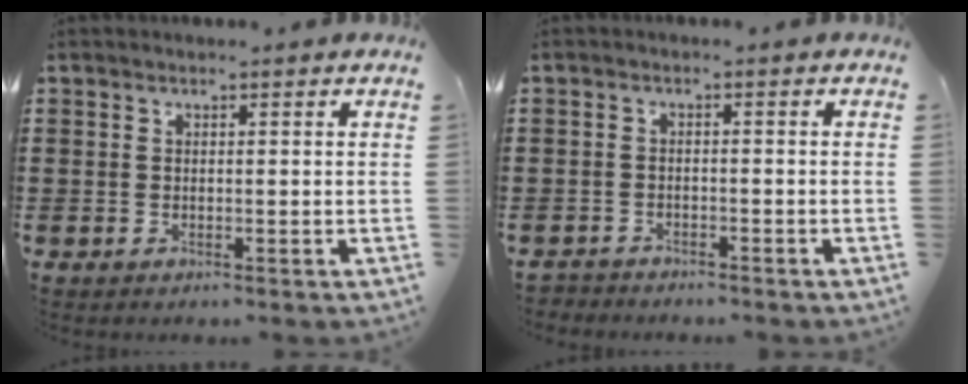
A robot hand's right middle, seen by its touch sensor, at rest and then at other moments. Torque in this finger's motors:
{"motor_torque": [0.17, 0.12, -0.03, -0.01]}